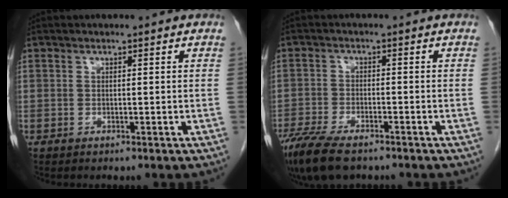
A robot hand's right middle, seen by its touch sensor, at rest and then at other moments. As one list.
[{"total": 9.6, "force": [-7.2, 2.9, 5.5], "torque": [-0.102, -0.020, -0.122]}]